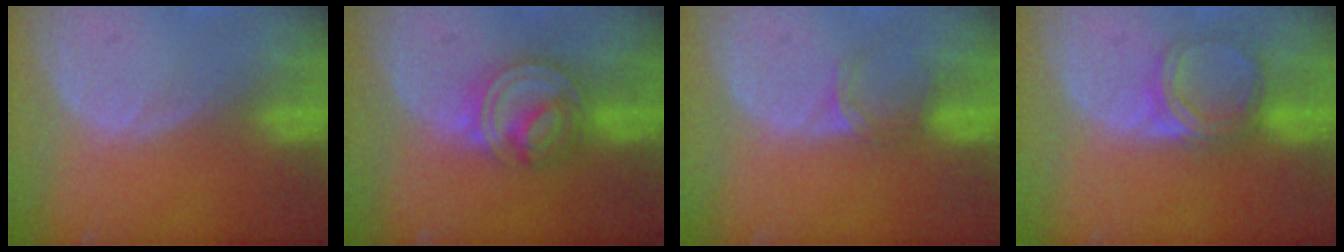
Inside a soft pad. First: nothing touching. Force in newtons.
{"total": 7.4, "press": 6.5, "slide": 3.5}
{"total": 2.5, "press": 2.0, "slide": 1.4}
{"total": 4.9, "press": 4.6, "slide": 1.8}